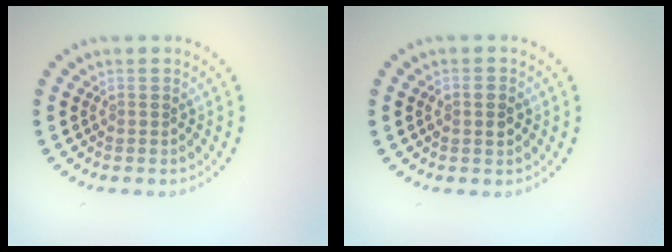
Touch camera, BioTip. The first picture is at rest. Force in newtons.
{"total": 1.3, "press": 1.3, "slide": 0.1}